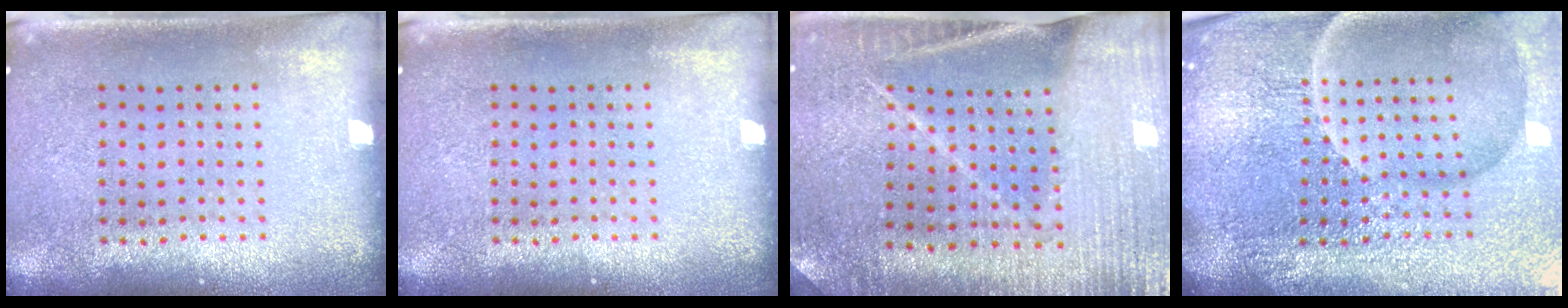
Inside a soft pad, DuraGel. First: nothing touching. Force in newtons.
{"total": 0.0}
{"total": 2.0, "press": 2.0, "slide": 0.1}
{"total": 6.6, "press": 5.9, "slide": 2.9}